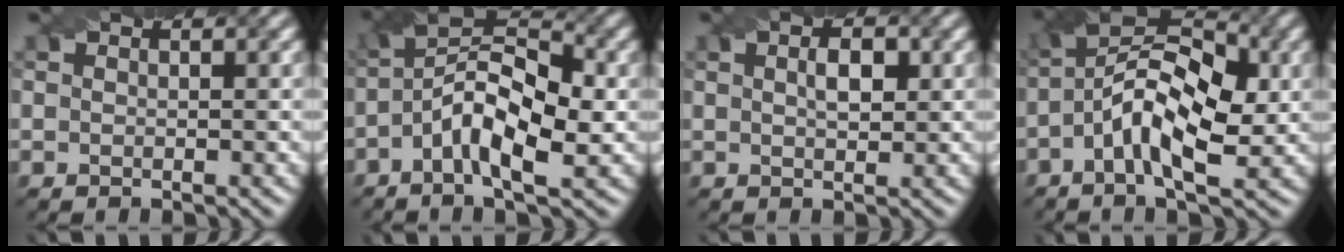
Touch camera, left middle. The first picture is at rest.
{"total": 7.7, "force": [-1.5, 3.1, 6.9], "torque": [-0.125, 0.022, -0.034]}
{"total": 2.2, "force": [0.6, 0.9, 1.9], "torque": [-0.028, -0.001, 0.011]}
{"total": 8.5, "force": [-1.0, 3.9, 7.5], "torque": [-0.136, 0.023, -0.026]}